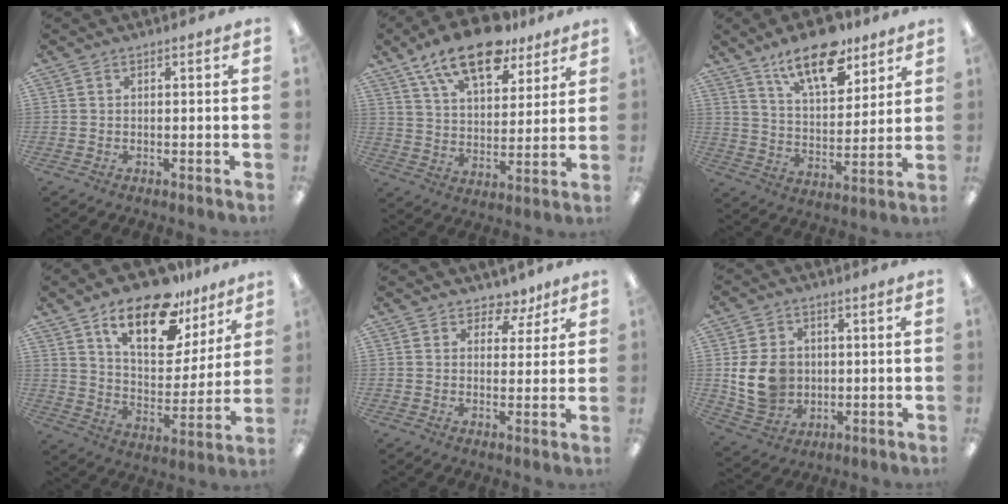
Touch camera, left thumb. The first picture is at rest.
{"total": 17.2, "force": [12.1, 7.8, 9.4], "torque": [-0.157, -0.062, 0.212]}
{"total": 15.7, "force": [11.2, 6.6, 8.9], "torque": [-0.143, -0.057, 0.193]}
{"total": 19.6, "force": [13.2, 8.8, 11.5], "torque": [-0.187, -0.073, 0.226]}
{"total": 4.8, "force": [3.6, 3.1, 1.0], "torque": [-0.003, -0.022, 0.062]}
{"total": 10.8, "force": [0.4, 9.1, 5.8], "torque": [-0.124, 0.008, 0.013]}